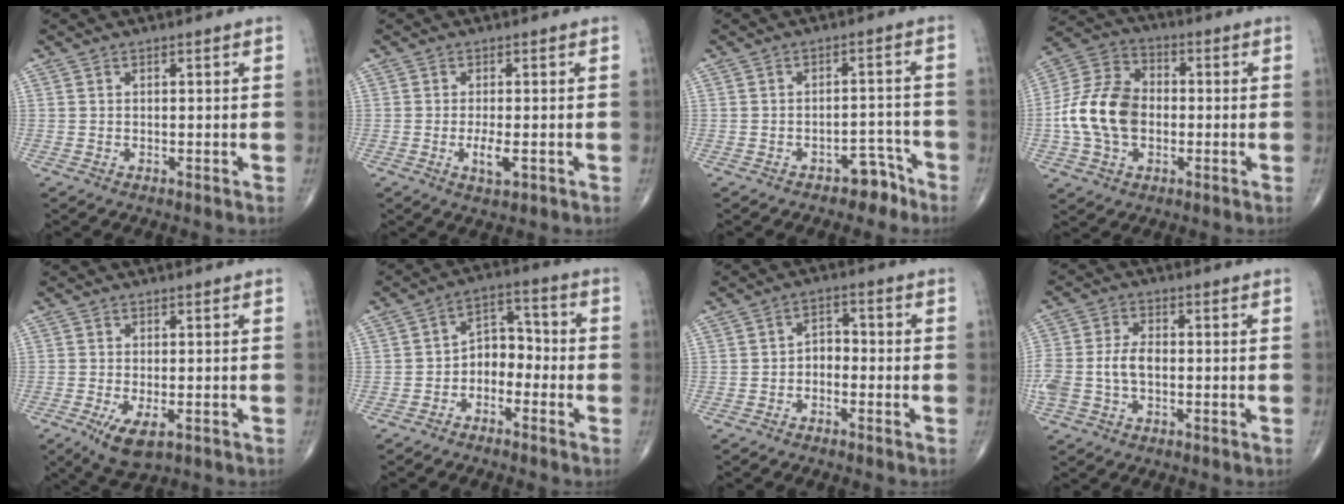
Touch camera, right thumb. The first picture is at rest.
{"total": 3.7, "force": [-1.1, 1.3, 3.3], "torque": [-0.061, -0.004, -0.018]}
{"total": 4.9, "force": [-3.6, 2.8, 1.9], "torque": [-0.008, 0.047, -0.047]}
{"total": 14.4, "force": [-1.6, 10.2, 10.1], "torque": [-0.183, 0.031, -0.036]}
{"total": 6.1, "force": [-2.4, 2.6, 4.9], "torque": [-0.089, -0.013, -0.035]}
{"total": 6.8, "force": [-2.5, 4.8, 4.1], "torque": [-0.032, 0.044, -0.058]}
{"total": 3.6, "force": [-1.3, 2.5, 2.2], "torque": [-0.016, 0.027, -0.034]}
{"total": 8.4, "force": [-1.1, 5.3, 6.5], "torque": [-0.150, 0.023, -0.021]}